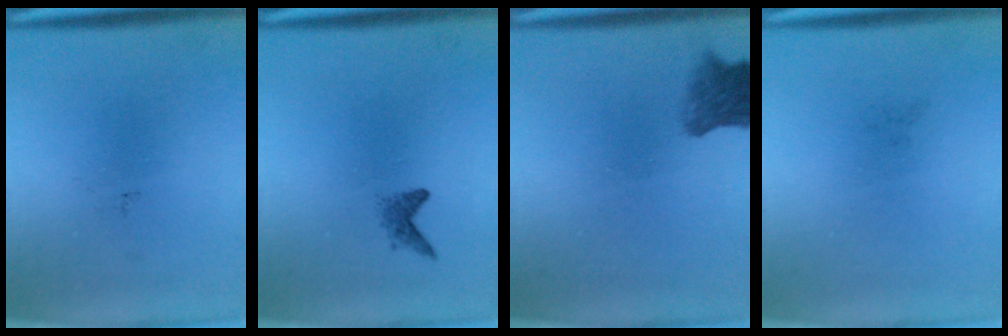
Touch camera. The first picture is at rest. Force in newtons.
{"total": 1.2}
{"total": 4.6}
{"total": 0.0}